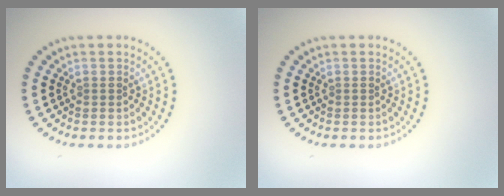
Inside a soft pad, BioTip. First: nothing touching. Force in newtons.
{"total": 0.0}